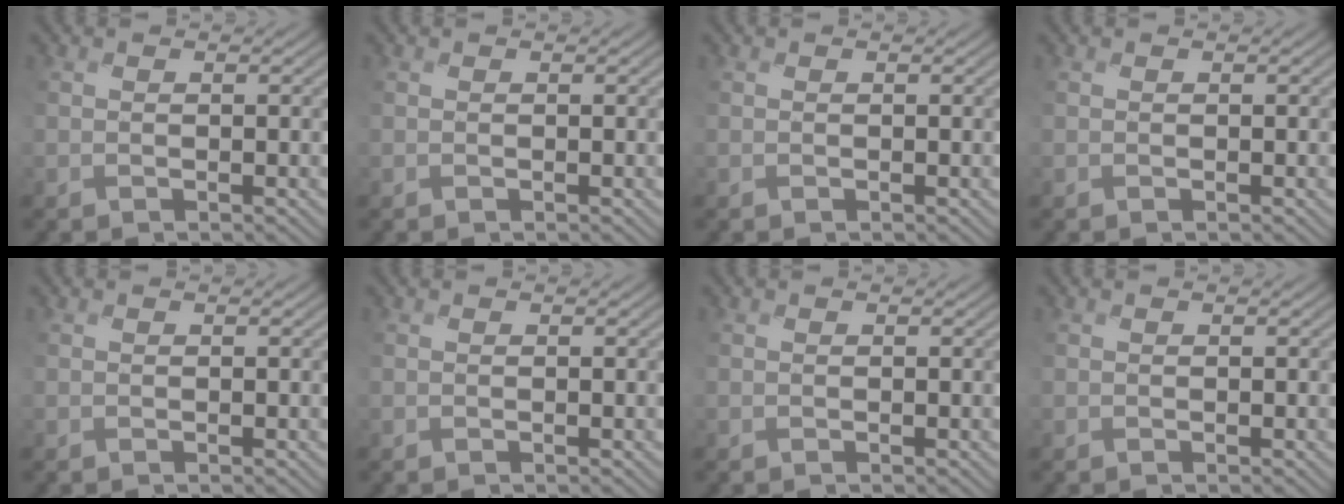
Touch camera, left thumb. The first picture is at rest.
{"total": 0.0}
{"total": 0.0}
{"total": 0.0}
{"total": 0.0}
{"total": 0.0}
{"total": 0.0}
{"total": 0.0}